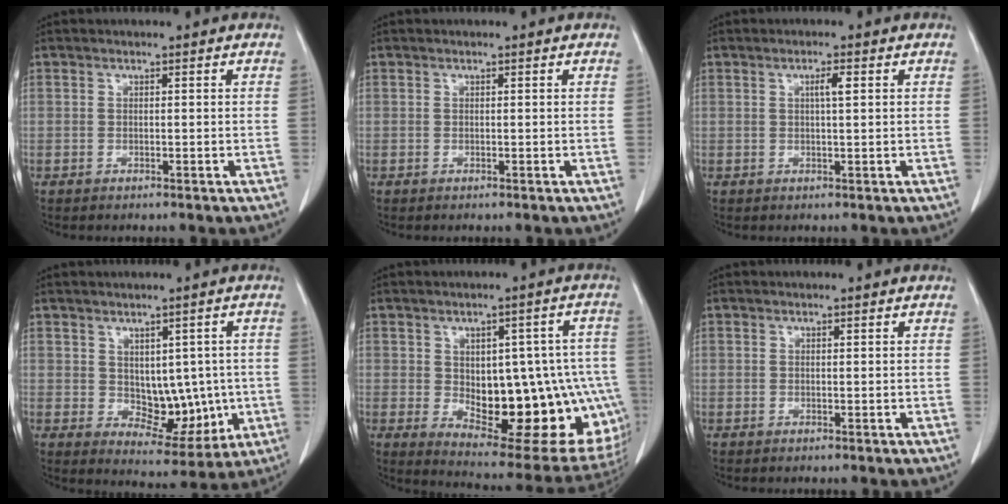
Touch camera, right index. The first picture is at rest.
{"total": 0.0}
{"total": 2.0, "force": [0.6, 0.1, 1.9], "torque": [-0.034, 0.002, 0.010]}
{"total": 8.2, "force": [-0.2, 5.1, 6.4], "torque": [-0.073, 0.004, 0.020]}
{"total": 22.4, "force": [-3.5, 10.2, 19.6], "torque": [-0.189, 0.015, -0.016]}
{"total": 0.0}